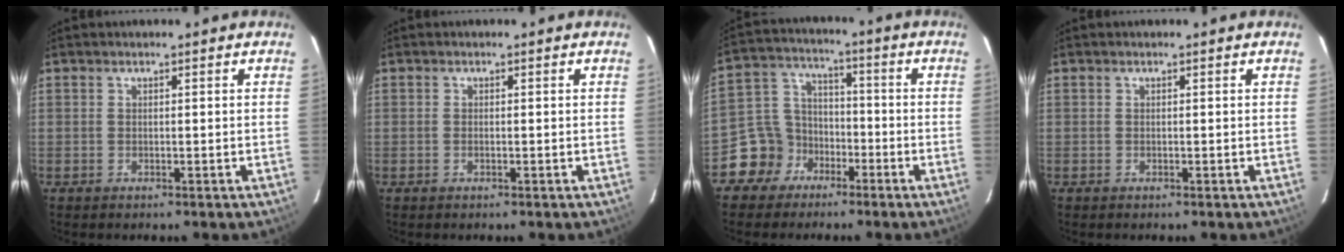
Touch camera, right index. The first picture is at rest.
{"total": 0.6, "force": [-0.2, 0.2, 0.5], "torque": [-0.010, 0.001, -0.005]}
{"total": 8.9, "force": [-5.4, 7.1, 0.7], "torque": [-0.025, 0.040, -0.102]}
{"total": 0.0}